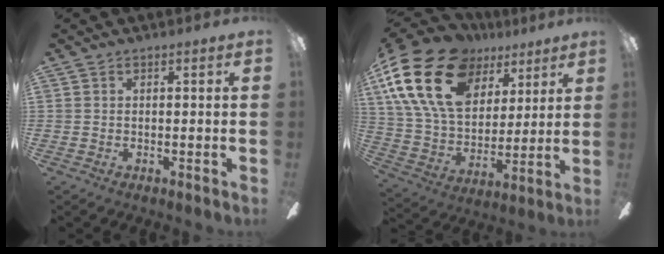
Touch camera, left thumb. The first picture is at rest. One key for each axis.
{"total": 24.6, "fx": 11.9, "fy": 15.9, "fz": 14.5, "tx": -0.284, "ty": -0.048, "tz": 0.214}